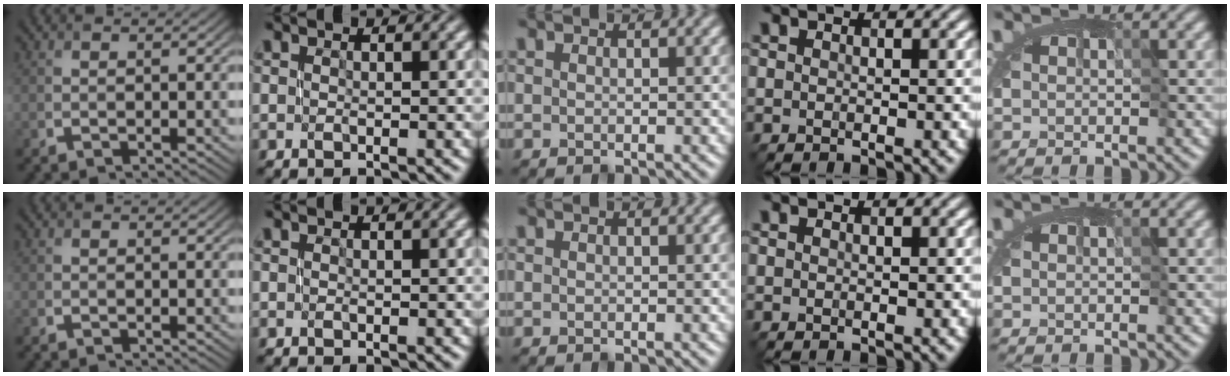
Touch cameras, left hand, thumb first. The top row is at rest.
{}